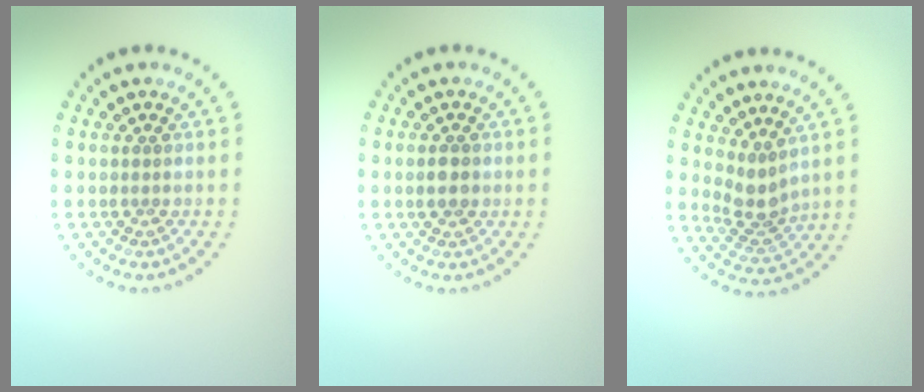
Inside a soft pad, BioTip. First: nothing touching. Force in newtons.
{"total": 2.0, "press": 1.9, "slide": 0.1}
{"total": 2.7, "press": 2.0, "slide": 1.8}